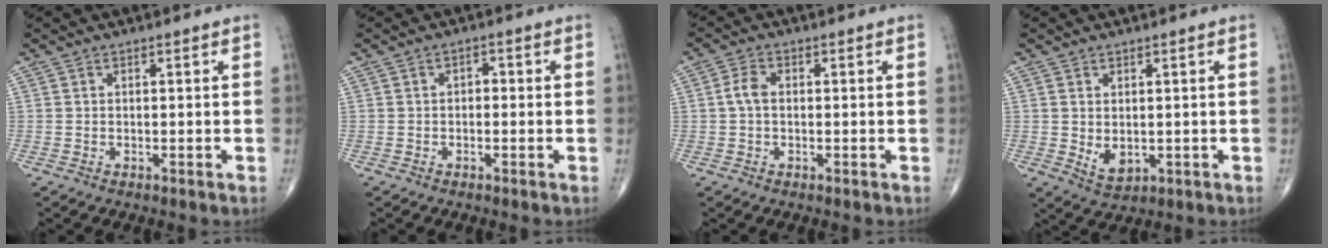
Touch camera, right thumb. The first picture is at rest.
{"total": 1.5, "force": [-0.2, 1.0, 1.1], "torque": [-0.005, 0.007, -0.009]}
{"total": 3.0, "force": [0.0, 1.9, 2.3], "torque": [-0.046, 0.007, -0.005]}
{"total": 3.9, "force": [-0.1, 2.5, 2.9], "torque": [-0.040, -0.008, 0.012]}